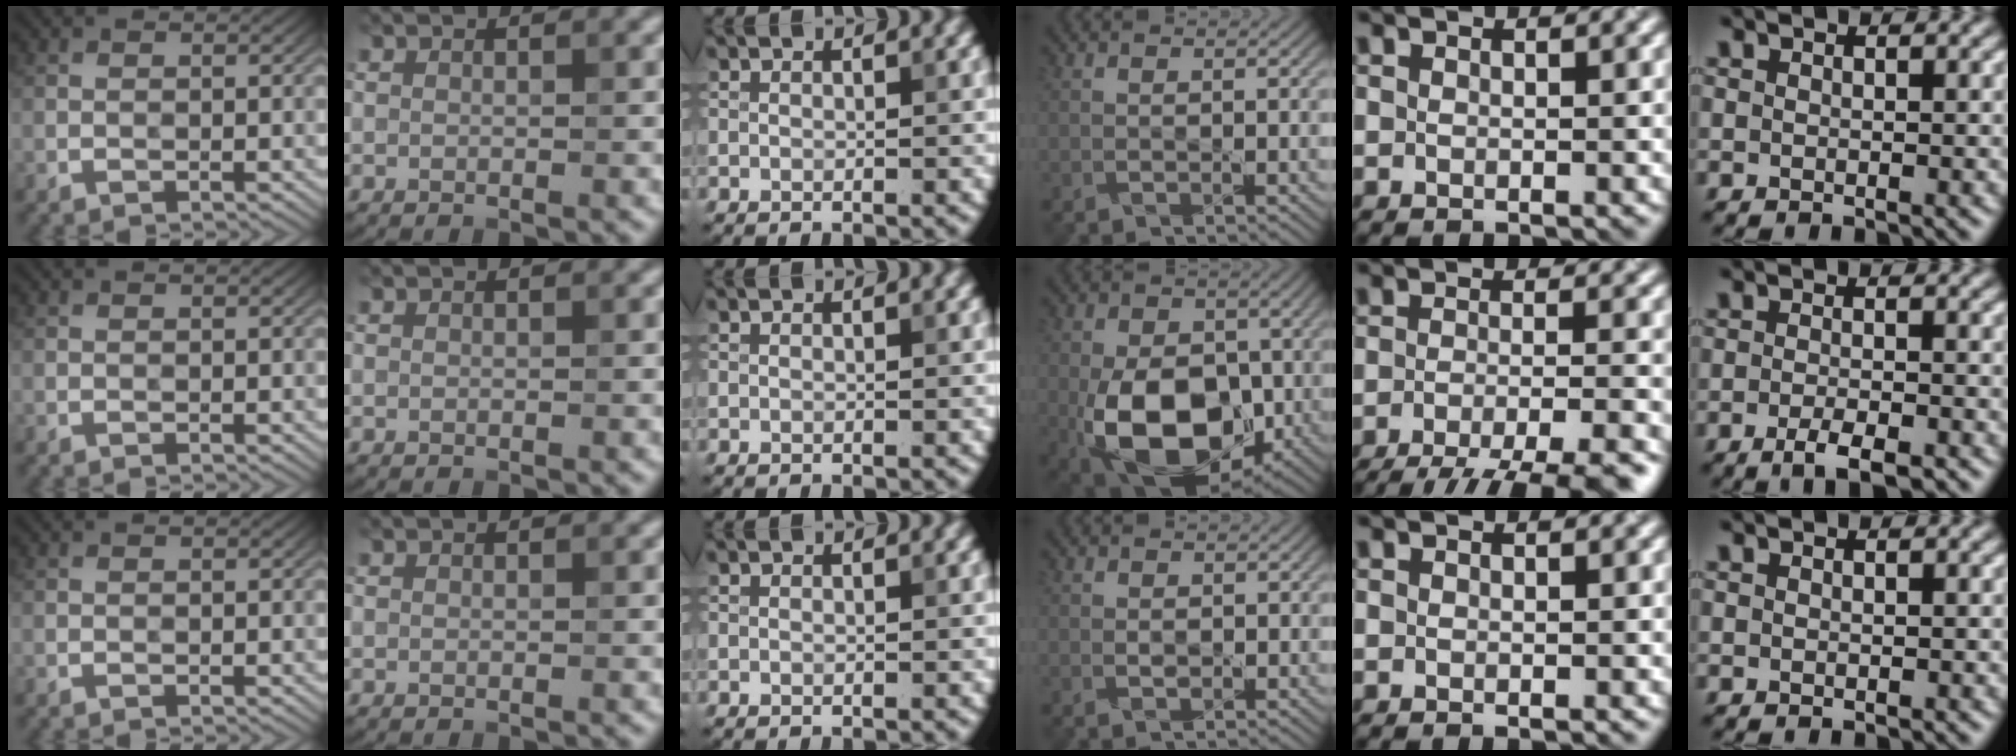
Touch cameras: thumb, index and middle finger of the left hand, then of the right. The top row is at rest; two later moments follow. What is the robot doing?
{"motion": "pour", "object": "bowl"}